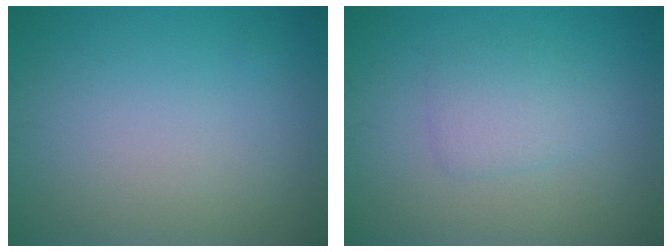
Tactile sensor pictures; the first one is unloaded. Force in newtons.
{"total": 2.3, "press": 2.3, "slide": 0.0}